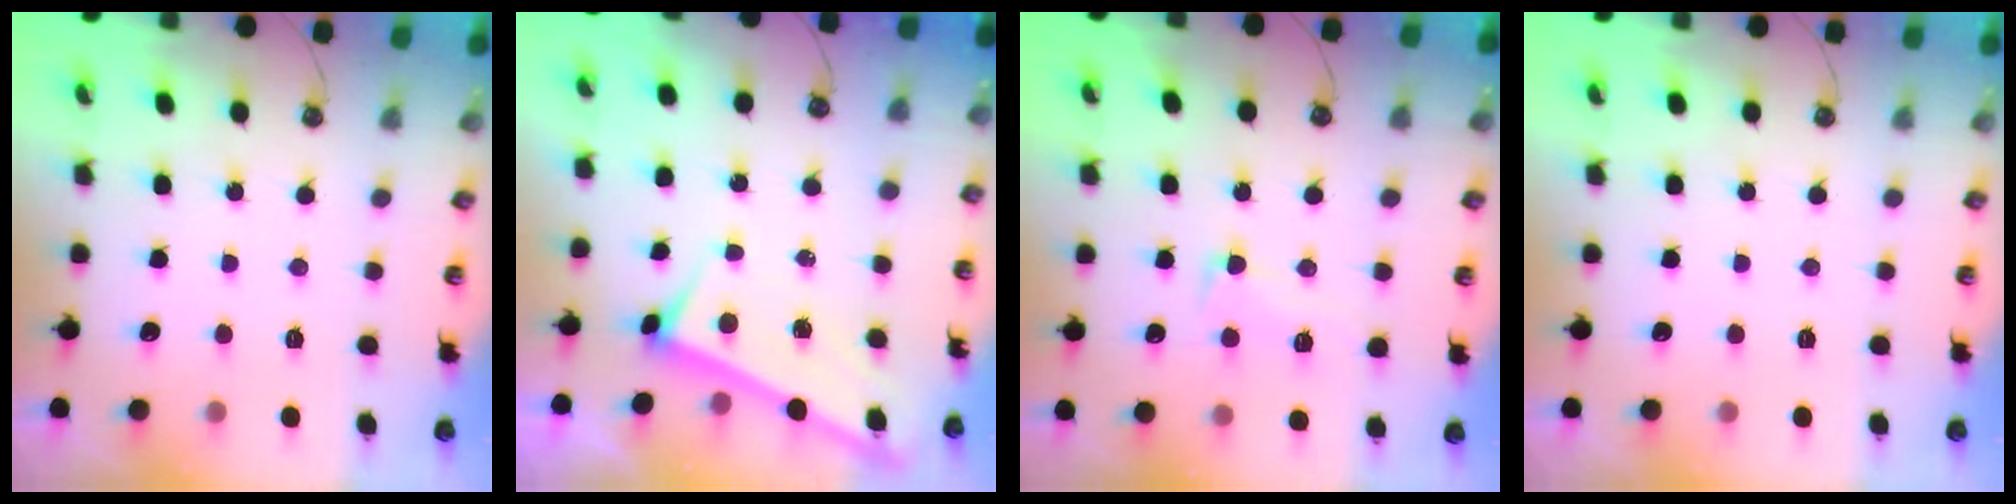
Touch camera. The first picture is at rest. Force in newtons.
{"total": 2.9, "press": 2.9, "slide": 0.1}
{"total": 2.1, "press": 1.2, "slide": 1.8}
{"total": 0.0}